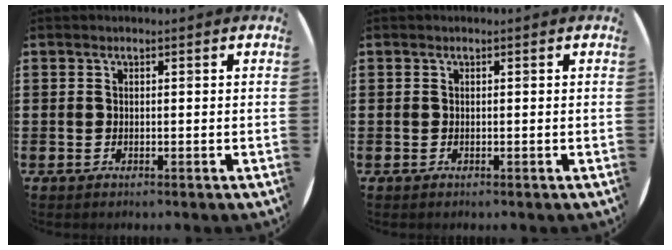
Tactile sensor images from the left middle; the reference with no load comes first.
{"total": 0.0}